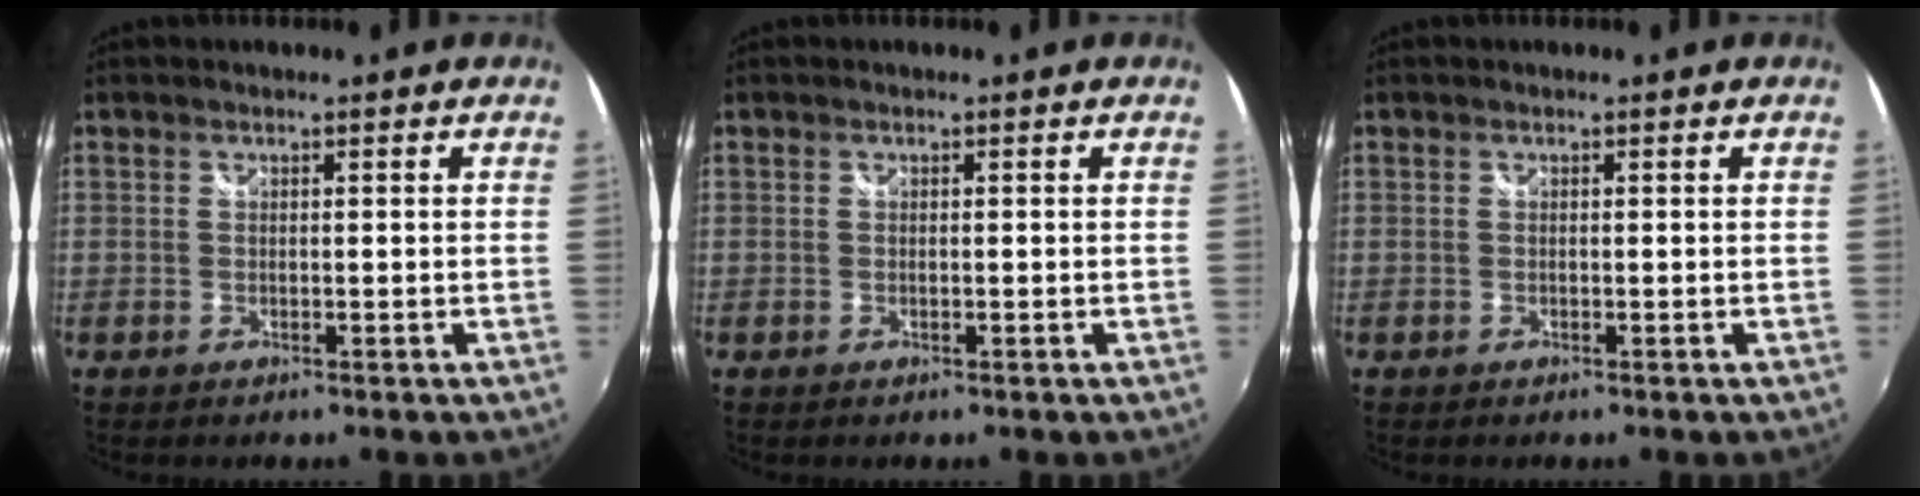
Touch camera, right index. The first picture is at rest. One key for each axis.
{"total": 0.0}
{"total": 0.0}